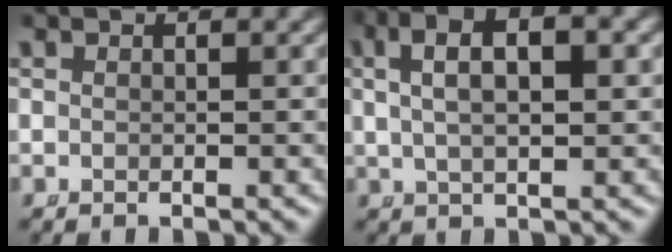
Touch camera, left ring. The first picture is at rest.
{"total": 6.5, "force": [2.8, 2.9, 5.1], "torque": [-0.075, 0.024, 0.037]}